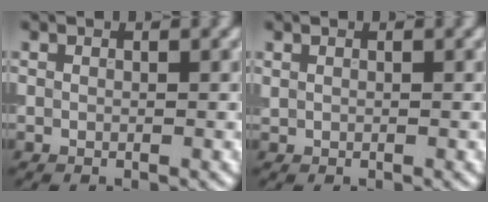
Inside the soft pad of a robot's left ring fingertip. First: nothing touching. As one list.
[{"total": 0.0}]